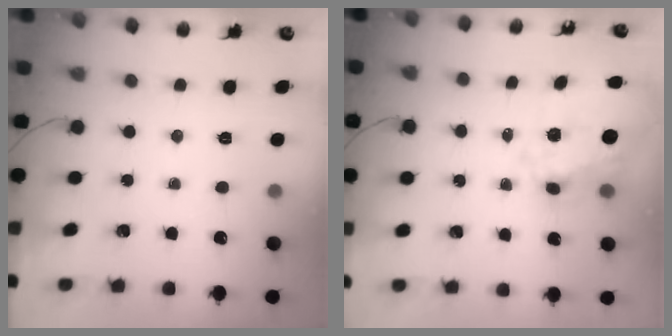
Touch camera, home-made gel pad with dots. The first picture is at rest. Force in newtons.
{"total": 12.3, "press": 12.0, "slide": 2.7}